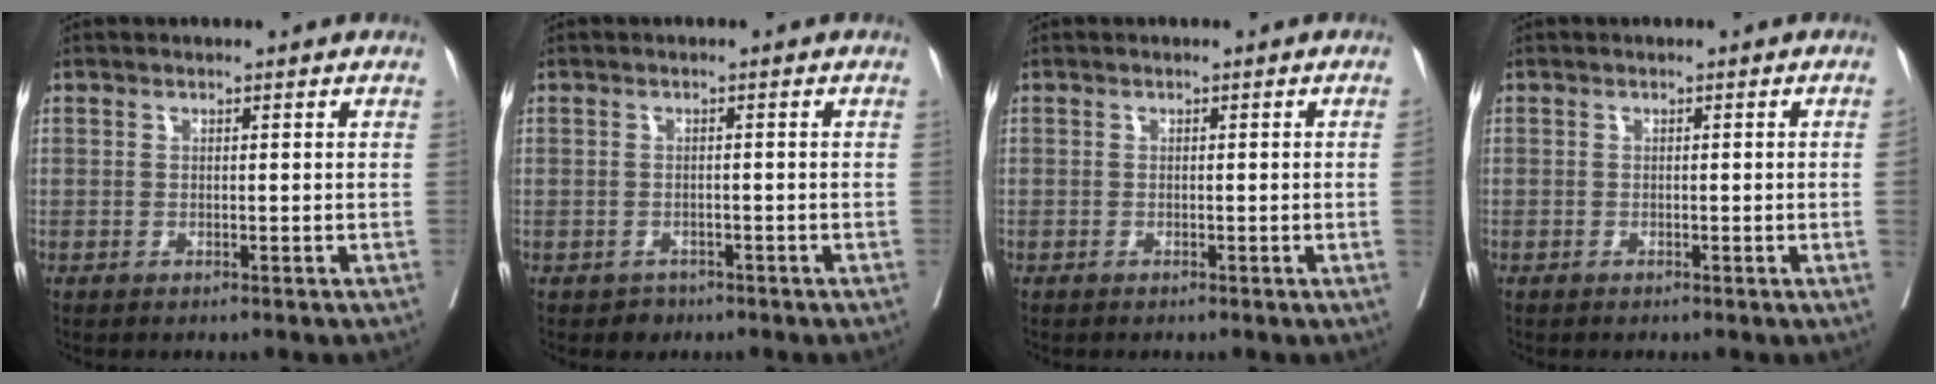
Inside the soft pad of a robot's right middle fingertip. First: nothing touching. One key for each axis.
{"total": 1.6, "fx": -1.1, "fy": 1.2, "fz": 0.0, "tx": -0.003, "ty": 0.004, "tz": -0.017}
{"total": 0.8, "fx": -0.1, "fy": -0.3, "fz": 0.7, "tx": -0.001, "ty": 0.002, "tz": -0.001}
{"total": 1.0, "fx": -0.2, "fy": -0.4, "fz": 0.9, "tx": -0.005, "ty": 0.001, "tz": -0.002}